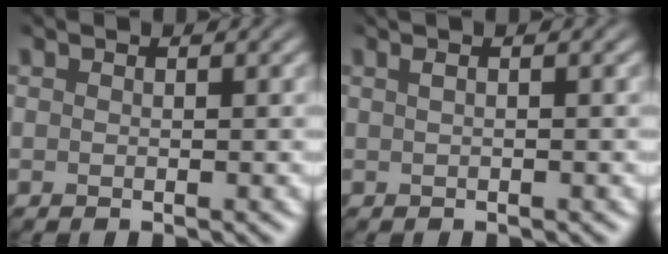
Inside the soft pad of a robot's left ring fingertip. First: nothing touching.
{"total": 2.1, "force": [0.8, 1.0, 1.6], "torque": [-0.011, 0.004, -0.006]}